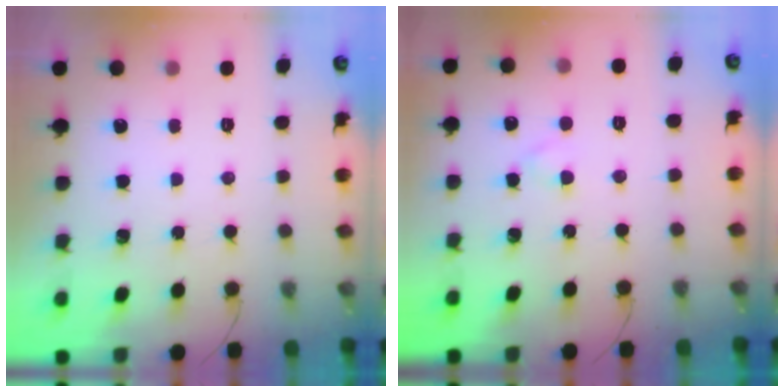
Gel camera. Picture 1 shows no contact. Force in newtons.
{"total": 1.8, "press": 1.6, "slide": 0.9}